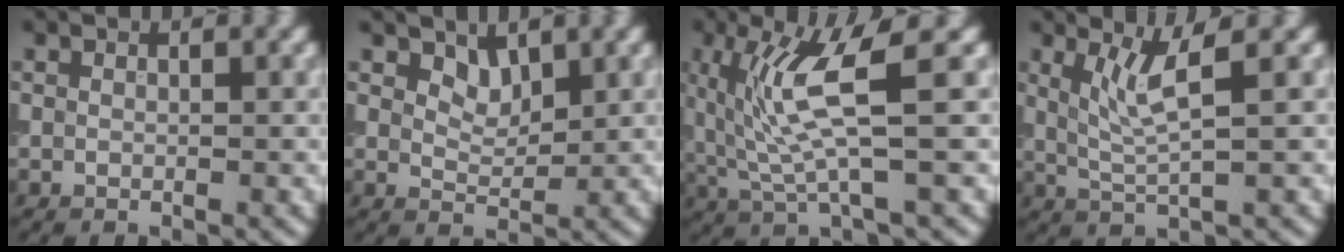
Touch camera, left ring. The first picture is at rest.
{"total": 2.0, "force": [1.4, 1.0, 0.9], "torque": [-0.017, -0.009, 0.024]}
{"total": 6.1, "force": [1.2, 0.9, 5.9], "torque": [-0.133, -0.009, 0.029]}
{"total": 3.5, "force": [1.3, 0.5, 3.2], "torque": [-0.071, -0.005, 0.032]}